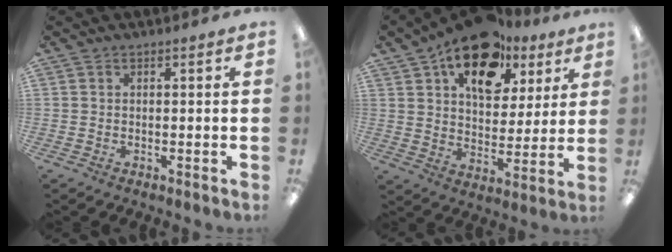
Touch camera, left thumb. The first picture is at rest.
{"total": 16.9, "force": [10.8, 9.9, 8.5], "torque": [-0.131, -0.054, 0.190]}